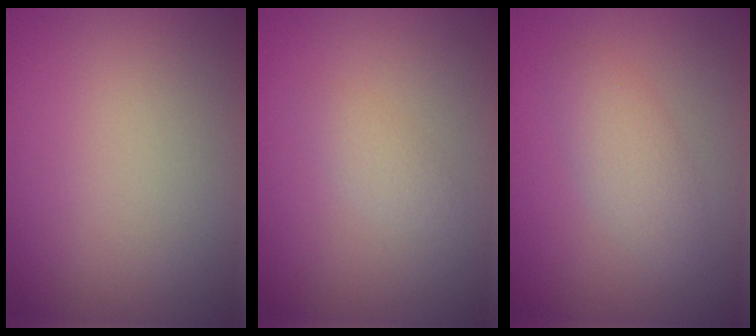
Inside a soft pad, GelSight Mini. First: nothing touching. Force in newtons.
{"total": 1.2, "press": 1.2, "slide": 0.1}
{"total": 2.5, "press": 2.5, "slide": 0.1}